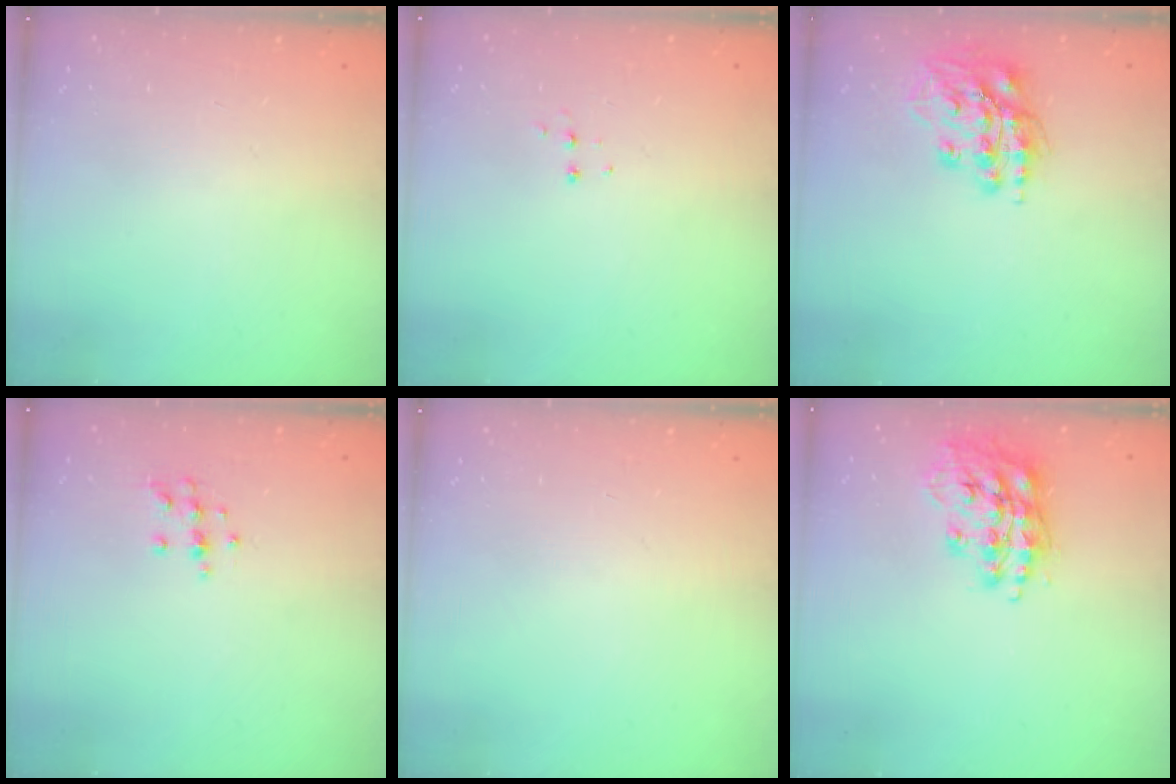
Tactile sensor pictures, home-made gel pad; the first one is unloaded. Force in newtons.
{"total": 3.9, "press": 3.9, "slide": 0.4}
{"total": 15.4, "press": 15.3, "slide": 1.9}
{"total": 9.0, "press": 8.9, "slide": 0.8}
{"total": 0.0}
{"total": 15.5, "press": 15.5, "slide": 1.4}